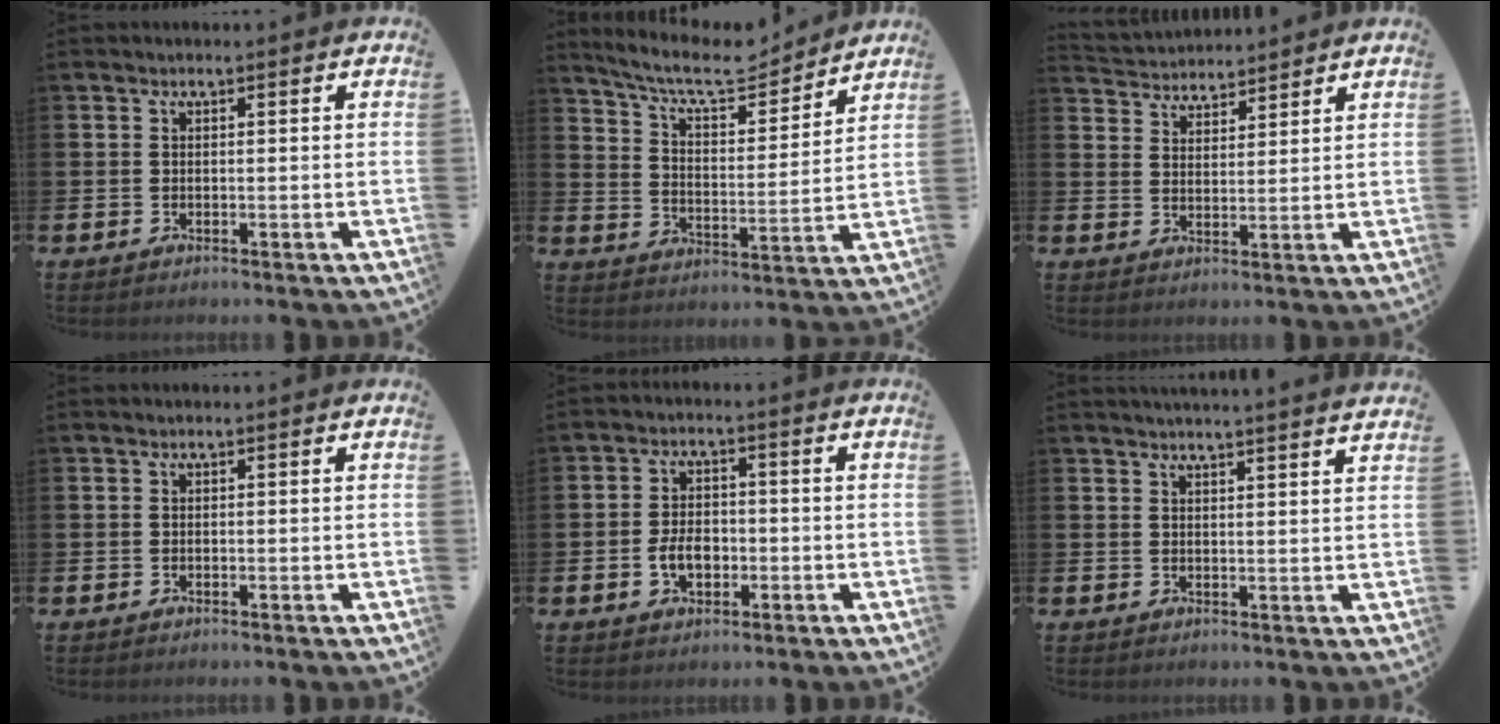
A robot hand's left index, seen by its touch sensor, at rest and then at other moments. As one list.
[{"total": 9.1, "force": [8.1, 2.2, 3.5], "torque": [-0.085, -0.051, 0.139]}, {"total": 3.9, "force": [3.8, 0.8, -0.6], "torque": [-0.009, -0.021, 0.070]}, {"total": 0.0}, {"total": 4.1, "force": [-1.1, 2.7, 2.9], "torque": [-0.041, 0.001, -0.023]}, {"total": 3.0, "force": [2.9, -0.7, -0.1], "torque": [0.001, -0.020, 0.052]}]